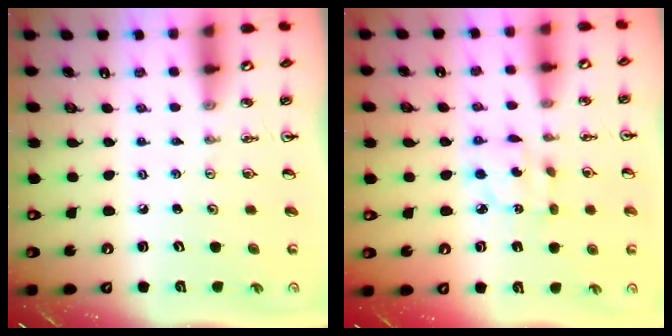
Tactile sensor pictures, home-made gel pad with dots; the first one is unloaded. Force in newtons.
{"total": 4.6, "press": 4.6, "slide": 0.1}